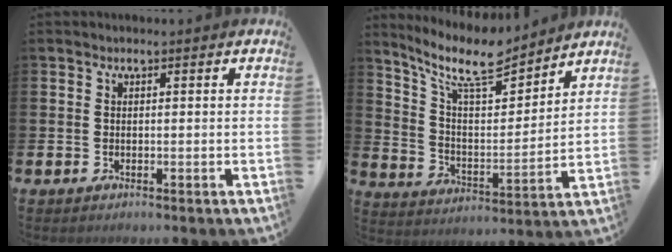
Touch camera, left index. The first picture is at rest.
{"total": 10.1, "force": [8.6, 2.7, 4.6], "torque": [-0.122, -0.050, 0.150]}